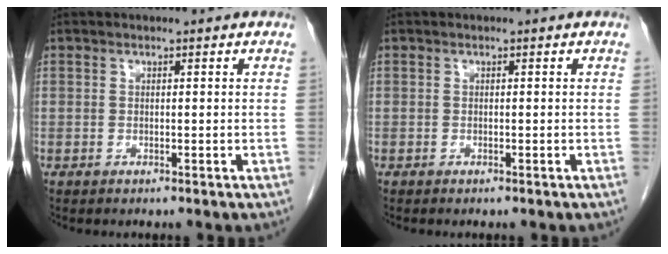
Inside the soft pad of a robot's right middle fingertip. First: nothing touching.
{"total": 0.0}